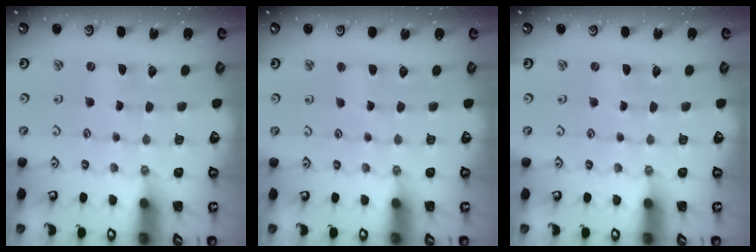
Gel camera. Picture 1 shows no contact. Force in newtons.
{"total": 2.5, "press": 2.5, "slide": 0.4}
{"total": 0.0}